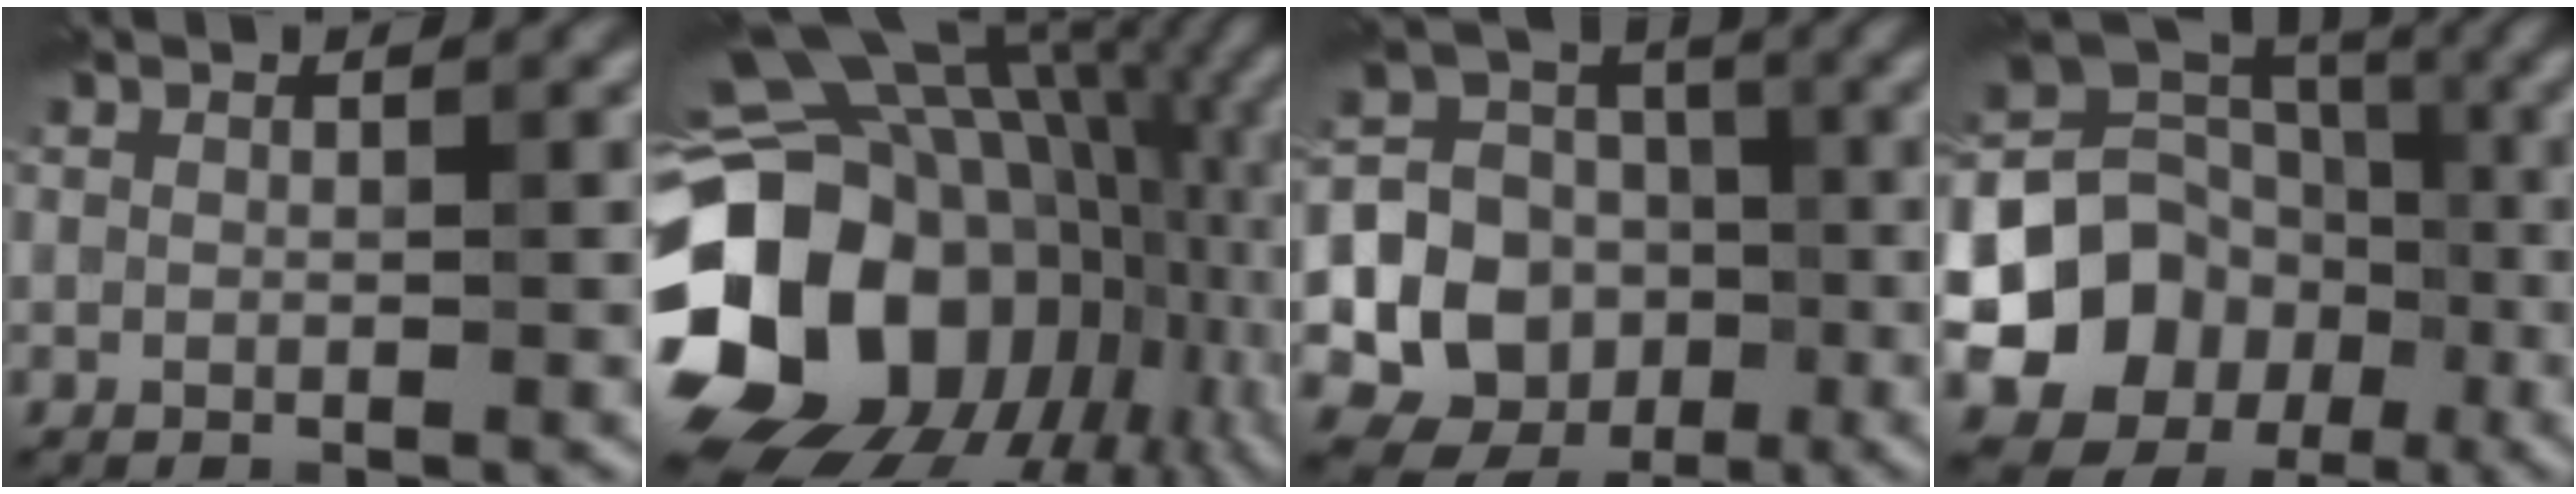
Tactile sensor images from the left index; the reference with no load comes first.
{"total": 19.3, "force": [-1.4, 14.7, 12.4], "torque": [-0.252, -0.015, -0.005]}
{"total": 13.7, "force": [-3.0, 12.8, 4.0], "torque": [-0.099, -0.014, -0.059]}
{"total": 10.9, "force": [-3.0, 9.5, 4.3], "torque": [-0.090, -0.006, -0.057]}